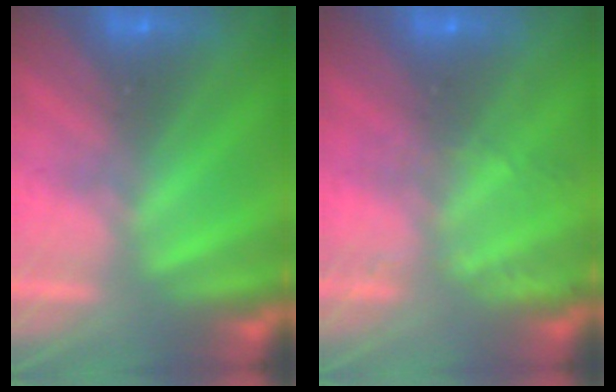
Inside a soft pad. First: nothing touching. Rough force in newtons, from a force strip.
{"total": 2.1}